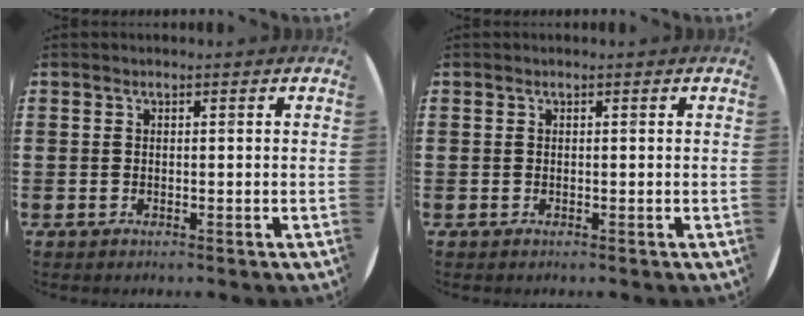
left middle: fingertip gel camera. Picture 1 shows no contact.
{"total": 0.0}